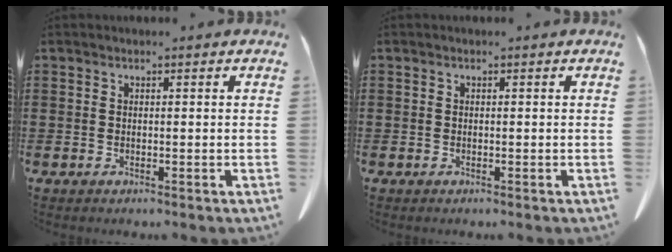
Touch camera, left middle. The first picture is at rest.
{"total": 0.0}